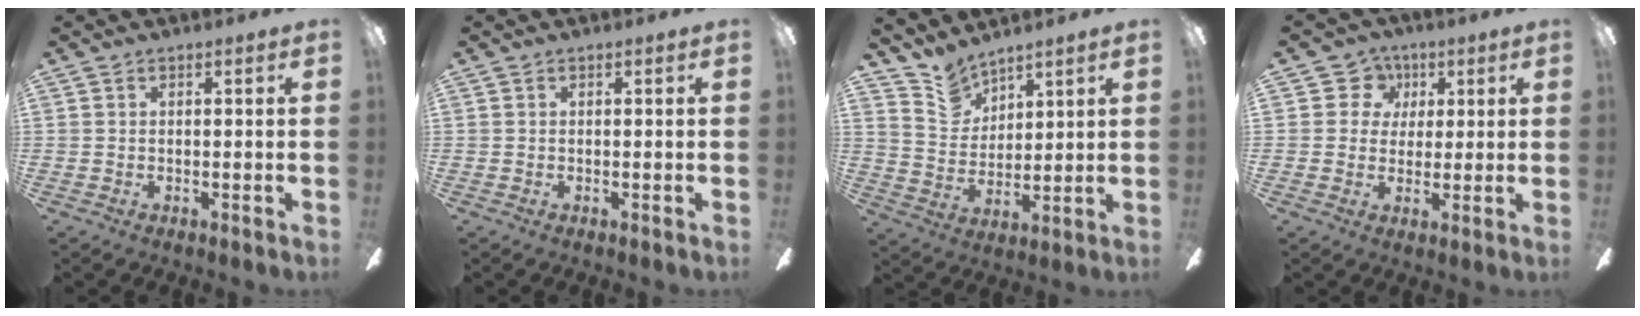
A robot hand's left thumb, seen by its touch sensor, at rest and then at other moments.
{"total": 0.0}
{"total": 8.6, "force": [7.6, 4.0, 0.9], "torque": [-0.040, -0.047, 0.149]}
{"total": 6.5, "force": [2.2, 6.0, 0.8], "torque": [-0.013, -0.004, 0.037]}